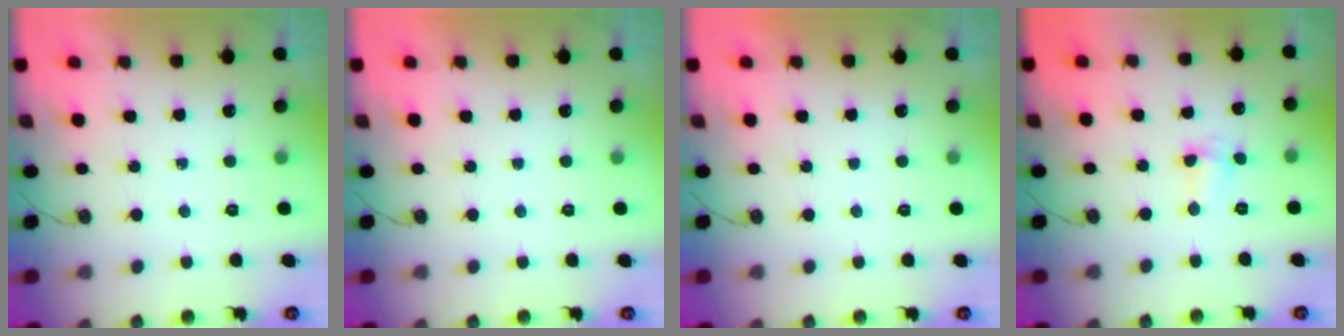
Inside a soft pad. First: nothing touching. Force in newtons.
{"total": 0.0}
{"total": 0.0}
{"total": 2.9, "press": 2.8, "slide": 0.7}